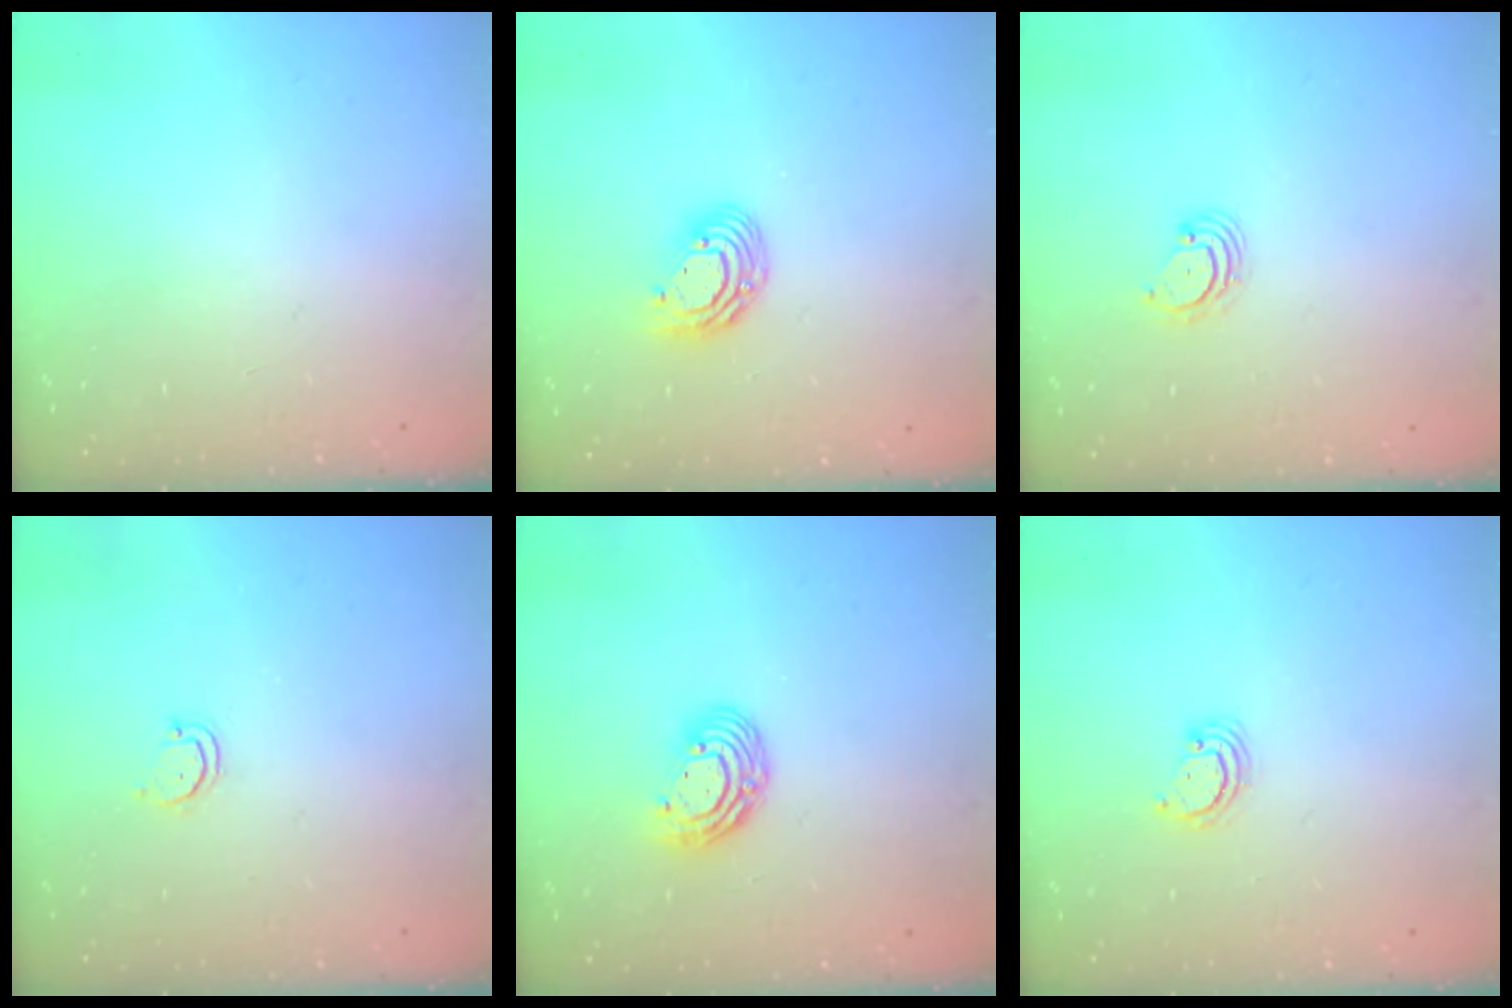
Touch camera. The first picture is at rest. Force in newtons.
{"total": 9.1, "press": 9.1, "slide": 1.1}
{"total": 3.2, "press": 3.1, "slide": 0.4}
{"total": 2.6, "press": 2.6, "slide": 0.2}
{"total": 9.2, "press": 9.2, "slide": 0.6}
{"total": 2.6, "press": 2.6, "slide": 0.3}